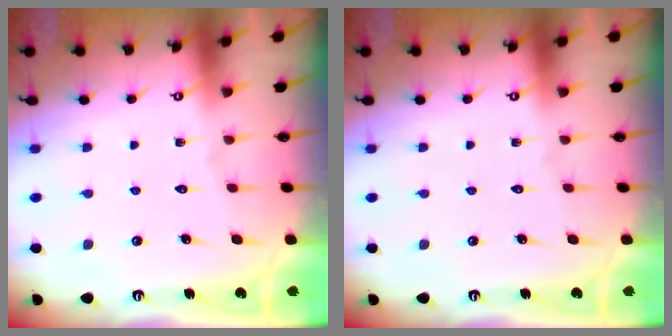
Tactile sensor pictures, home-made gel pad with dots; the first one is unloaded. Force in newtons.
{"total": 0.0}